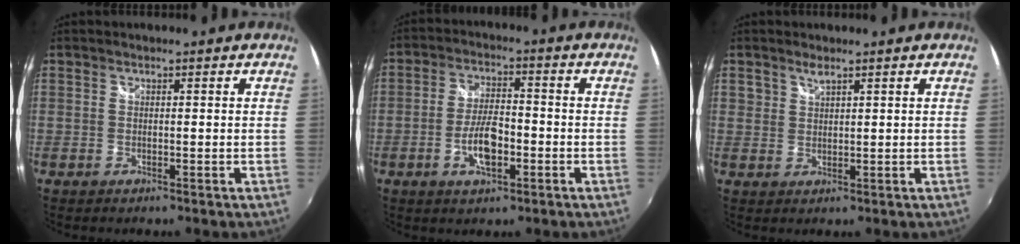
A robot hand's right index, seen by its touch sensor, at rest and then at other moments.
{"total": 7.6, "force": [-2.7, 3.1, 6.4], "torque": [-0.128, 0.002, -0.047]}
{"total": 1.8, "force": [1.5, 0.8, 0.7], "torque": [-0.010, 0.001, 0.027]}